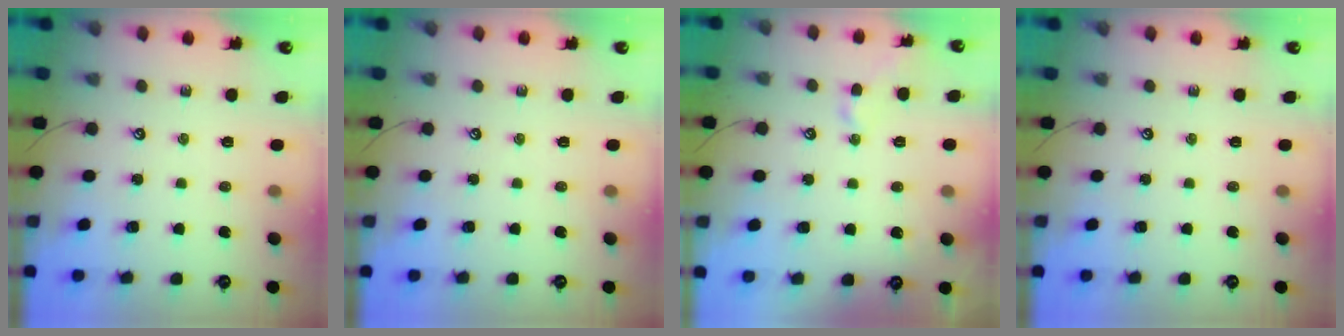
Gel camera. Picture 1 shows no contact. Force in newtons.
{"total": 0.0}
{"total": 0.8, "press": 0.6, "slide": 0.5}
{"total": 0.0}